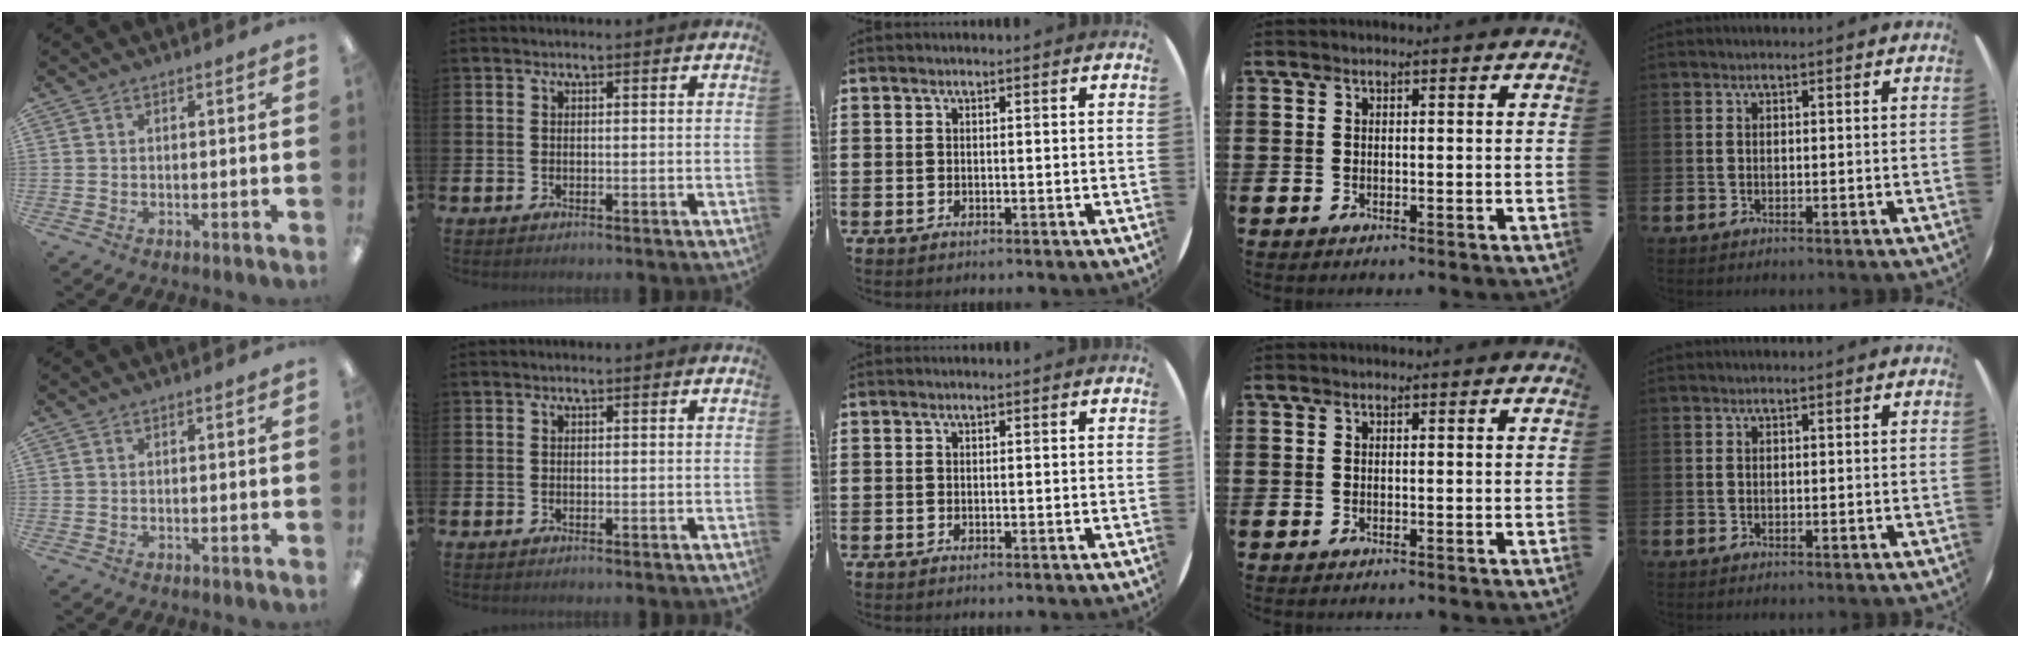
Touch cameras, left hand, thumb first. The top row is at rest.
{}